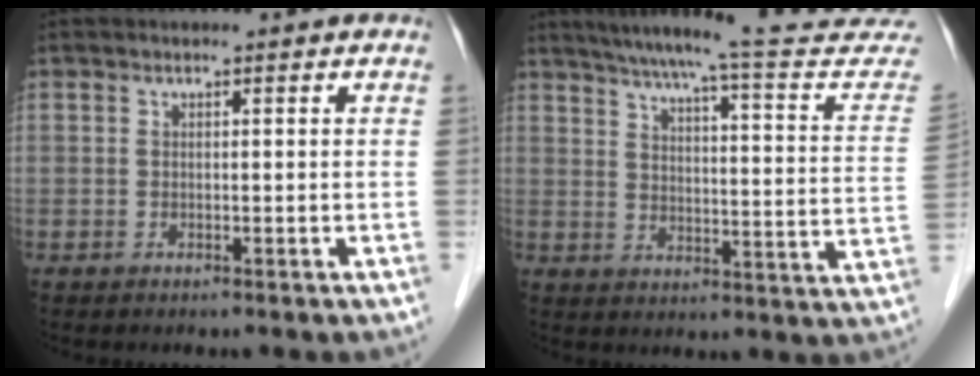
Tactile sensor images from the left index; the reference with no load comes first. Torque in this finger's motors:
{"motor_torque": [0.25, -1.08, 0.06, 0.03]}